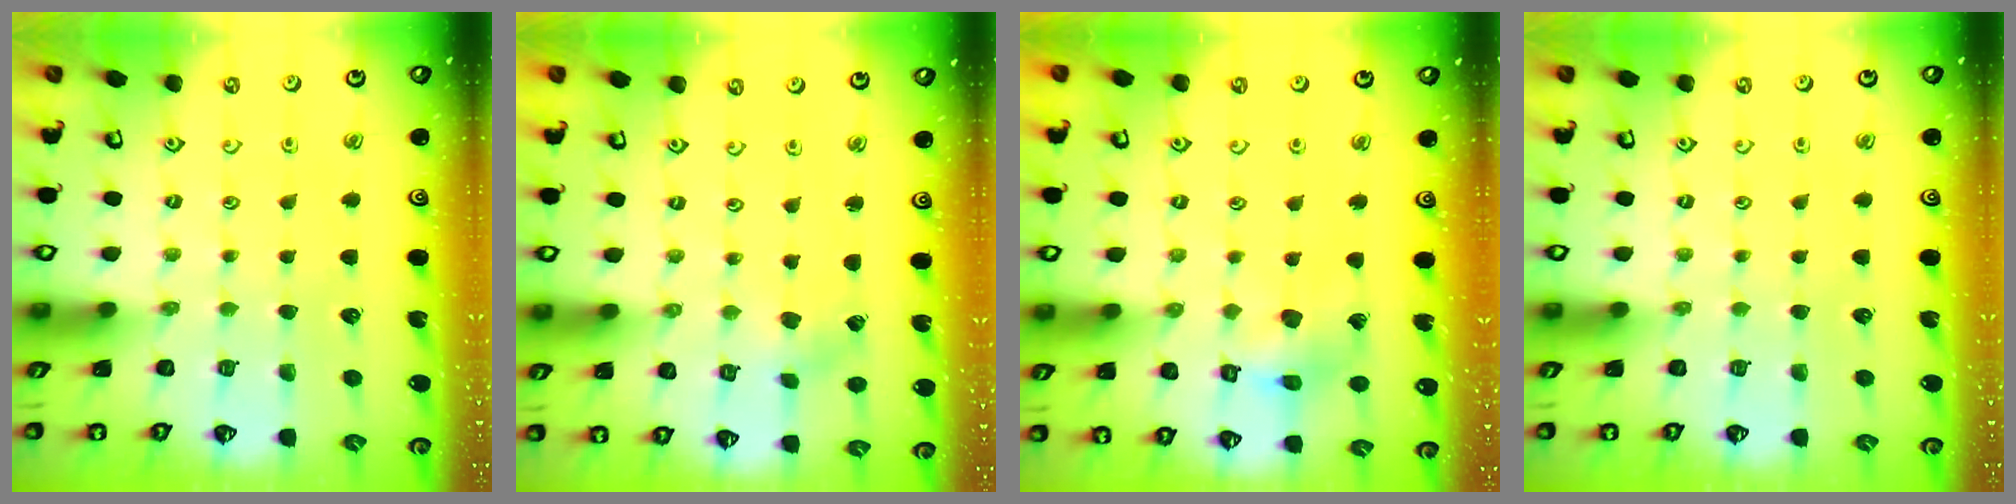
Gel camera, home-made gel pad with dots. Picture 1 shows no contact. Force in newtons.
{"total": 0.7, "press": 0.7, "slide": 0.0}
{"total": 10.0, "press": 10.0, "slide": 1.2}
{"total": 0.0}